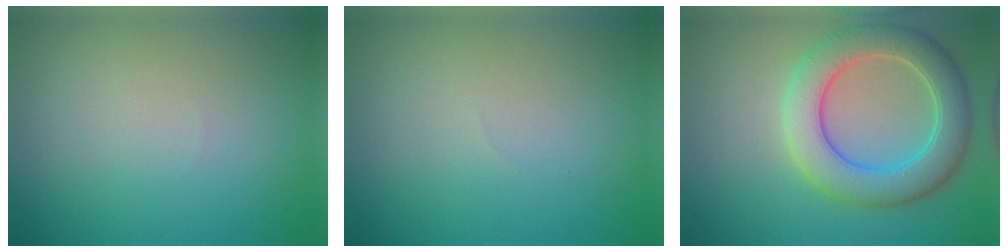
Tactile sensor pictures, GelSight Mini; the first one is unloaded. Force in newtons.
{"total": 0.0}
{"total": 6.7, "press": 6.6, "slide": 0.4}